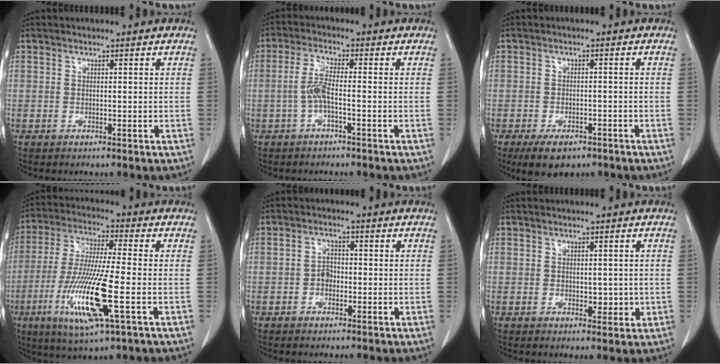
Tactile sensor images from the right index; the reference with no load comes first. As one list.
[{"total": 3.8, "force": [-0.9, 0.3, 3.7], "torque": [-0.080, 0.005, -0.018]}, {"total": 6.1, "force": [-4.3, 3.0, 3.2], "torque": [-0.053, -0.003, -0.063]}, {"total": 14.8, "force": [-4.5, 0.9, 14.1], "torque": [-0.288, -0.024, -0.080]}, {"total": 2.0, "force": [-0.5, 1.4, 1.3], "torque": [-0.017, 0.008, -0.007]}, {"total": 2.4, "force": [0.1, 1.5, 1.9], "torque": [-0.017, -0.001, 0.011]}]